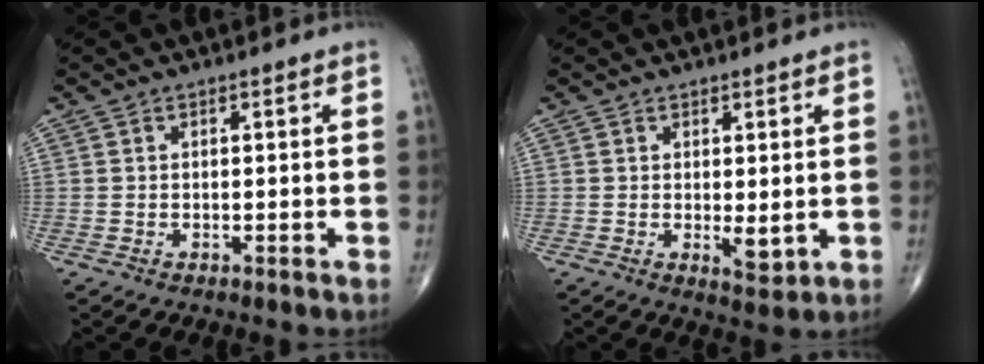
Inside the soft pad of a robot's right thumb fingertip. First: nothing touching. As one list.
[{"total": 3.1, "force": [0.0, 1.1, 2.9], "torque": [-0.041, -0.011, 0.006]}]